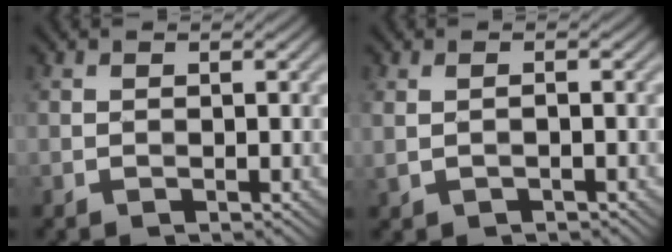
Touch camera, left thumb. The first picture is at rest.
{"total": 1.2, "force": [0.0, 0.5, 1.1], "torque": [-0.030, -0.001, 0.004]}